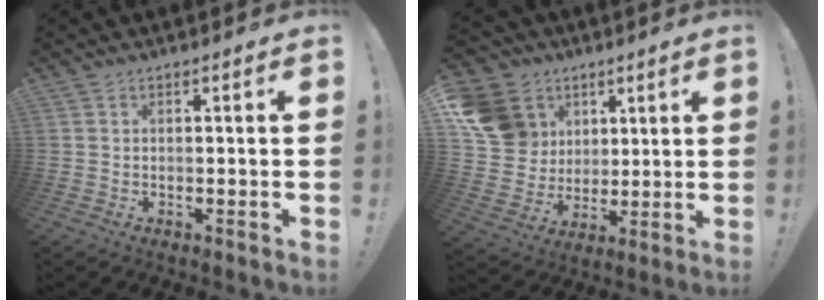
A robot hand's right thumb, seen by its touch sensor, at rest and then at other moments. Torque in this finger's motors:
{"motor_torque": [0.14, 1.62, 0.36, -0.09, 0.07]}